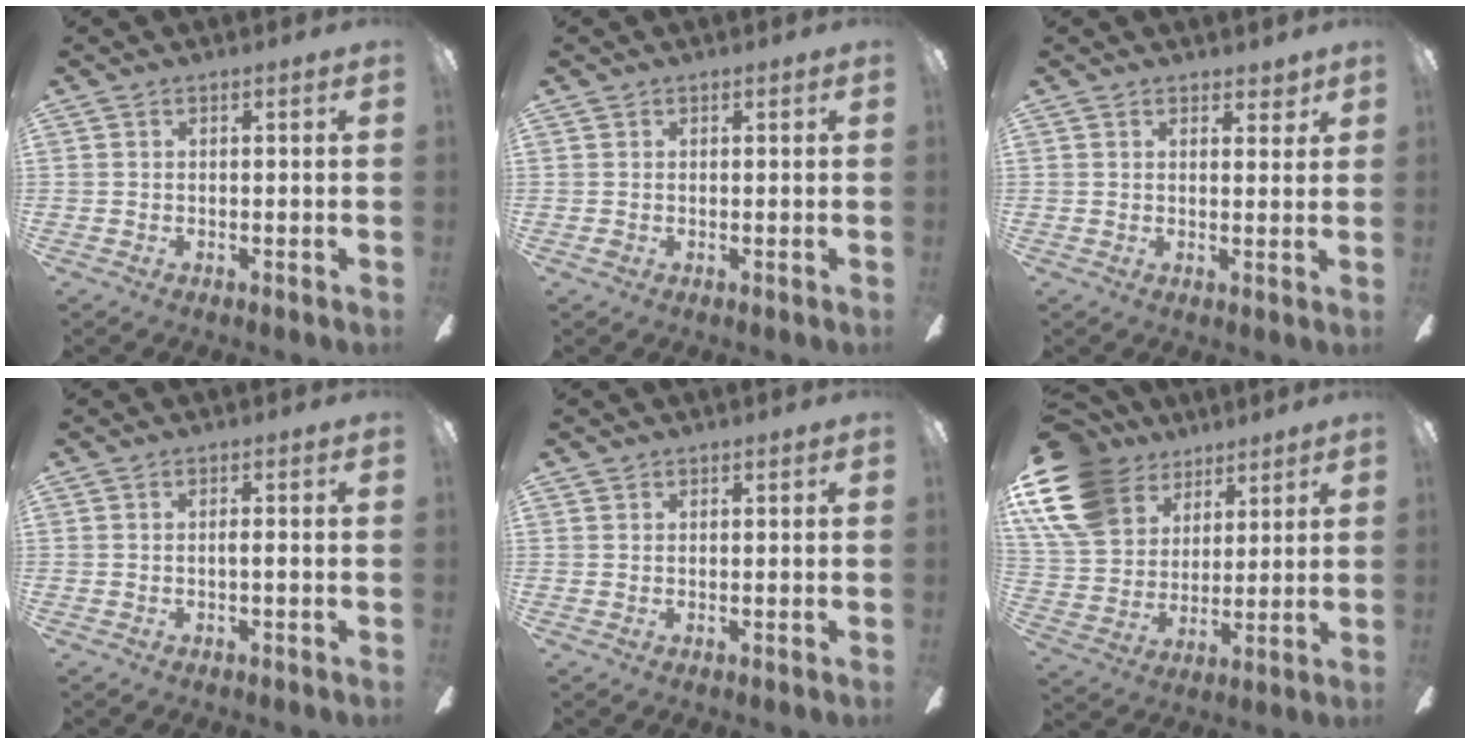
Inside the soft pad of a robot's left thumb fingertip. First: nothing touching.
{"total": 0.9, "force": [0.4, 0.8, 0.0], "torque": [-0.001, 0.006, 0.005]}
{"total": 2.7, "force": [2.1, 1.4, 0.8], "torque": [-0.001, -0.006, 0.037]}
{"total": 1.1, "force": [-0.1, 0.1, 1.1], "torque": [-0.023, 0.003, -0.004]}
{"total": 0.7, "force": [0.6, 0.4, -0.1], "torque": [0.003, 0.002, 0.010]}
{"total": 19.2, "force": [10.4, 13.5, 8.8], "torque": [-0.192, -0.041, 0.197]}